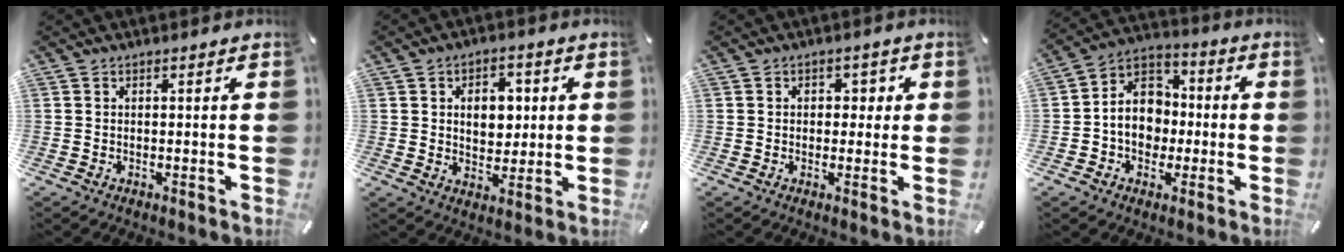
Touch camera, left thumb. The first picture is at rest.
{"total": 7.6, "force": [1.3, 5.8, 4.8], "torque": [-0.058, -0.005, 0.014]}
{"total": 2.8, "force": [0.0, 2.3, 1.6], "torque": [-0.009, -0.001, -0.011]}
{"total": 10.8, "force": [-2.1, 9.4, 5.0], "torque": [-0.099, 0.019, -0.037]}